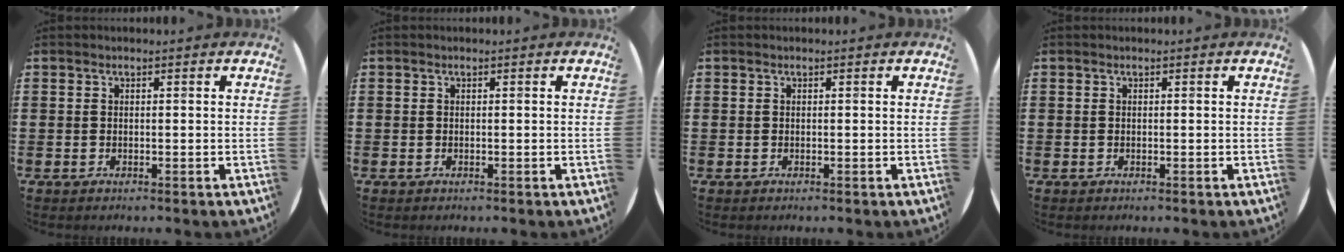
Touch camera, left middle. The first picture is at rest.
{"total": 0.0}
{"total": 0.0}
{"total": 0.0}